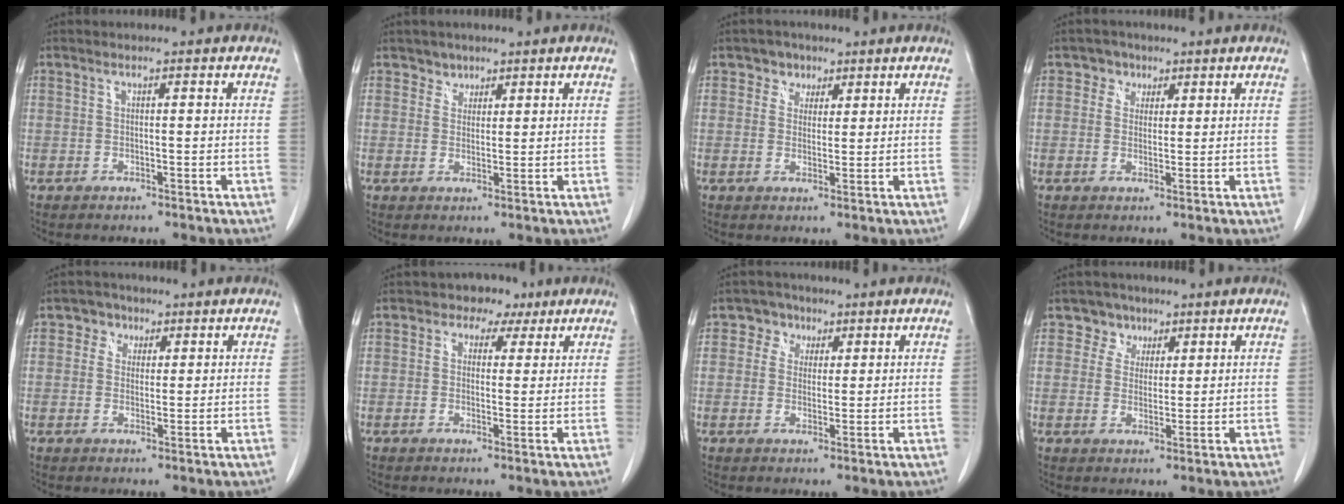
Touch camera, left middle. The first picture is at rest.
{"total": 2.0, "force": [1.5, 1.3, -0.2], "torque": [0.012, -0.001, 0.020]}
{"total": 3.0, "force": [1.7, 2.5, 0.2], "torque": [0.002, 0.004, 0.022]}
{"total": 2.7, "force": [1.4, 2.3, 0.2], "torque": [0.004, 0.003, 0.016]}
{"total": 2.9, "force": [1.4, 2.5, 0.5], "torque": [-0.003, 0.005, 0.016]}
{"total": 4.3, "force": [2.4, 3.3, 1.4], "torque": [-0.012, 0.016, 0.031]}
{"total": 3.4, "force": [1.6, 3.0, 0.5], "torque": [-0.006, 0.008, 0.023]}
{"total": 3.7, "force": [2.2, 2.9, -0.1], "torque": [0.005, 0.005, 0.033]}